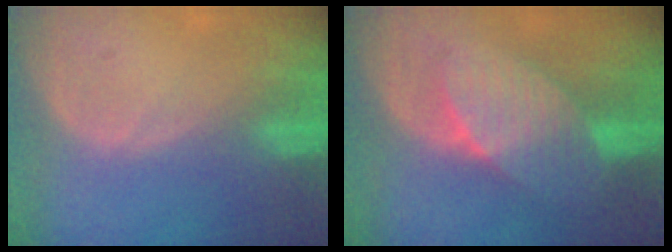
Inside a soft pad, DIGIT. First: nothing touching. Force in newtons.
{"total": 7.2, "press": 7.0, "slide": 1.8}